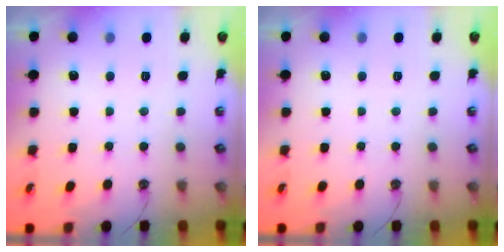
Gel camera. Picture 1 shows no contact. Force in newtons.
{"total": 0.0}